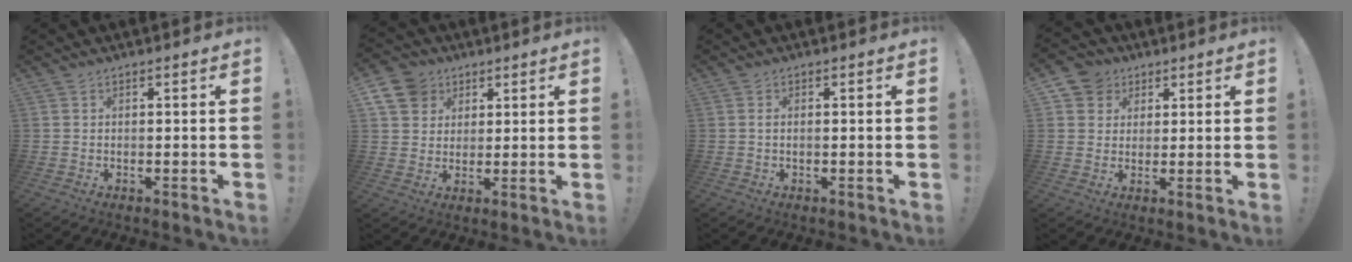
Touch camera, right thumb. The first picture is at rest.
{"total": 9.9, "force": [4.8, 8.1, 3.2], "torque": [-0.049, -0.025, 0.096]}
{"total": 1.0, "force": [-0.2, 0.3, 0.9], "torque": [-0.018, 0.003, -0.003]}
{"total": 6.2, "force": [2.6, 5.5, 1.0], "torque": [-0.016, -0.015, 0.052]}